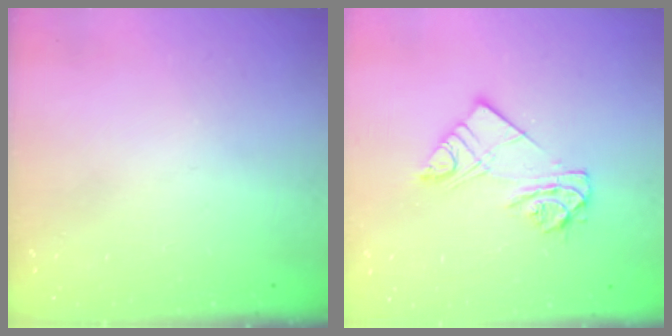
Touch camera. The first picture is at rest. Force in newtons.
{"total": 9.8, "press": 9.8, "slide": 0.7}